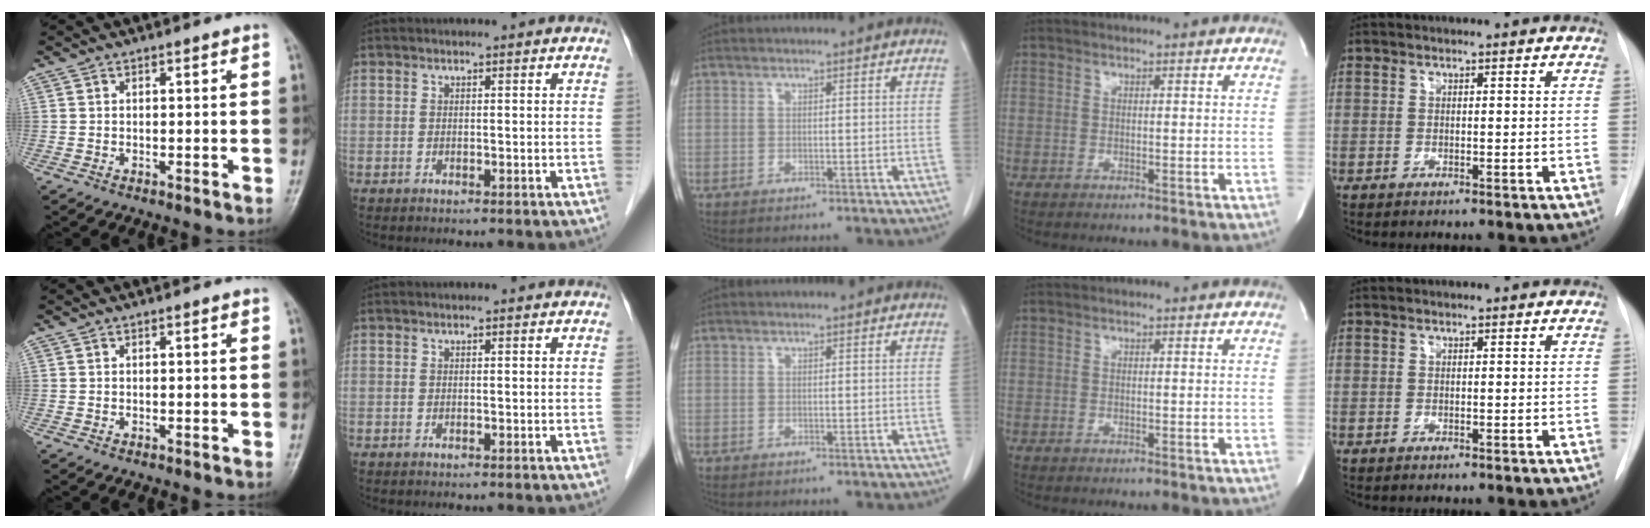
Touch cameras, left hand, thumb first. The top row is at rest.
{}